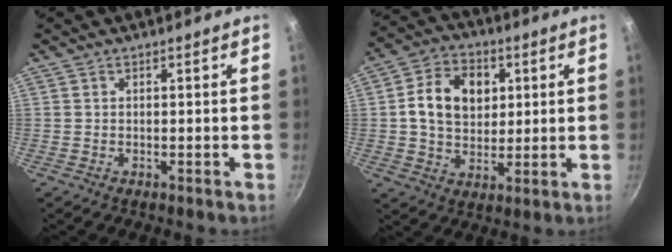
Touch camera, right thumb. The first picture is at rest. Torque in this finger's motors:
{"motor_torque": [-0.90, 1.43, 0.56, -0.36, 0.09]}